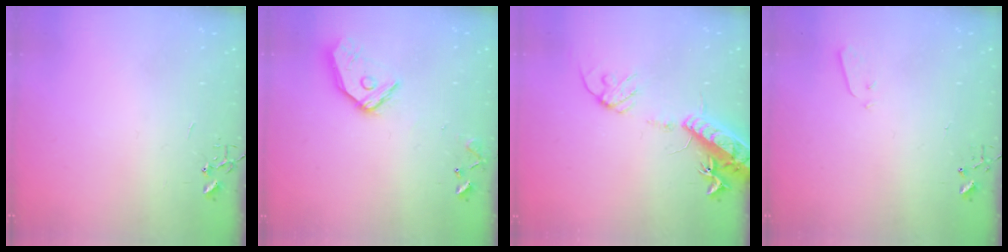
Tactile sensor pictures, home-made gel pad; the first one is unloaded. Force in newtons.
{"total": 12.2, "press": 12.2, "slide": 1.1}
{"total": 16.1, "press": 15.7, "slide": 3.6}
{"total": 3.3, "press": 3.2, "slide": 0.7}